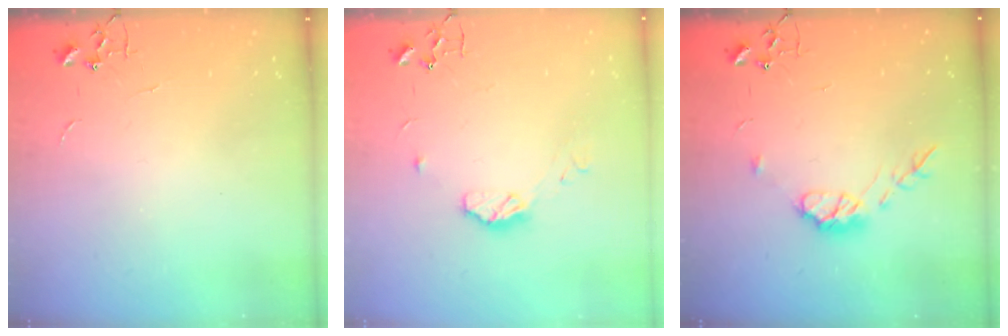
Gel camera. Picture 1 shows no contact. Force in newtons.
{"total": 7.4, "press": 7.4, "slide": 0.6}
{"total": 8.5, "press": 8.4, "slide": 0.5}